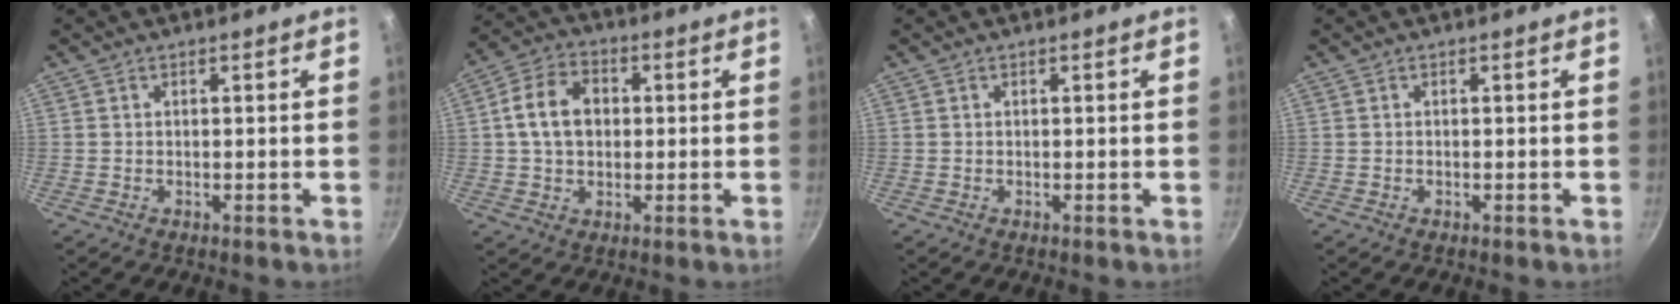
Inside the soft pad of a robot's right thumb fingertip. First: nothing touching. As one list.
[{"total": 9.7, "force": [1.0, 7.3, 6.3], "torque": [-0.097, 0.017, 0.008]}, {"total": 0.0}, {"total": 0.0}]